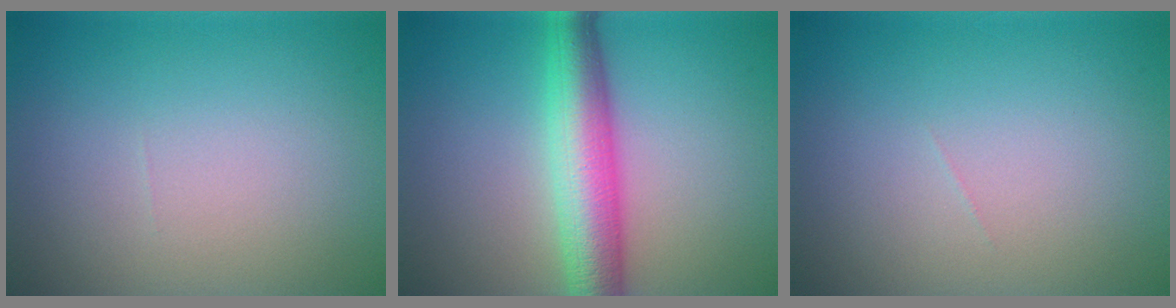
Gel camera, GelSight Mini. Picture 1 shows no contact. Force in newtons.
{"total": 6.6, "press": 6.6, "slide": 0.1}
{"total": 0.0}